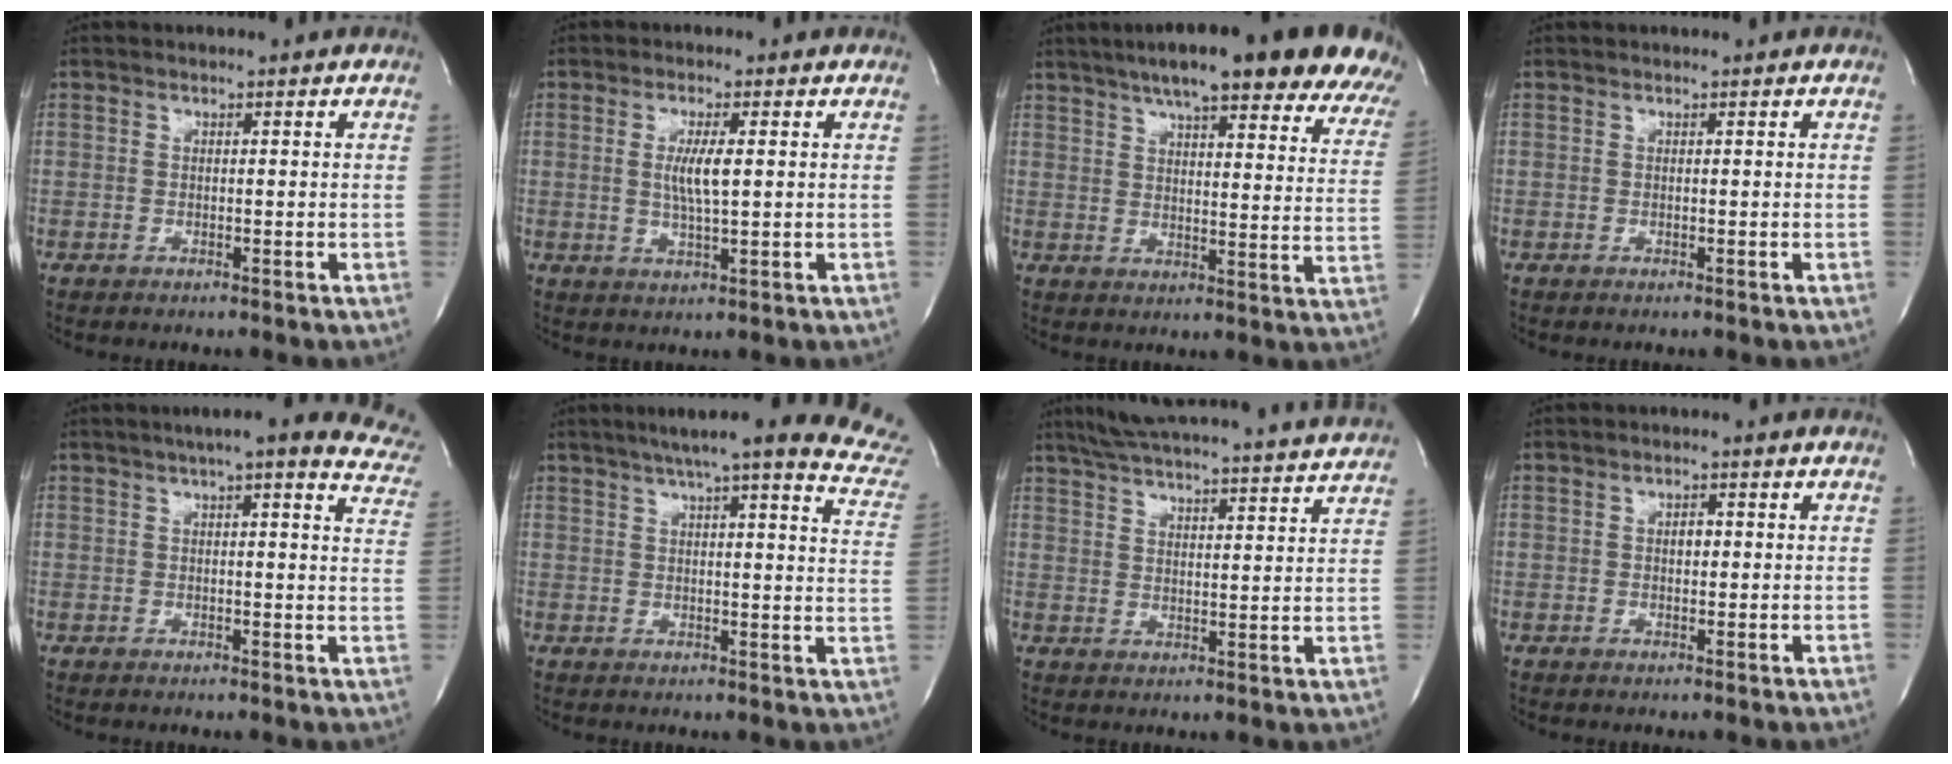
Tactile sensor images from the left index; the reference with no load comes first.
{"total": 4.3, "force": [0.1, 0.3, 4.3], "torque": [-0.083, -0.011, 0.003]}
{"total": 26.6, "force": [21.3, 3.8, 15.5], "torque": [-0.193, -0.017, 0.251]}
{"total": 0.0}
{"total": 16.9, "force": [13.9, 2.9, 9.2], "torque": [-0.111, 0.000, 0.142]}
{"total": 22.3, "force": [20.0, 0.5, 9.8], "torque": [-0.131, -0.063, 0.219]}
{"total": 24.8, "force": [23.0, 0.6, 9.1], "torque": [-0.154, -0.024, 0.295]}
{"total": 1.3, "force": [-0.3, 0.7, 1.1], "torque": [-0.016, -0.003, -0.005]}